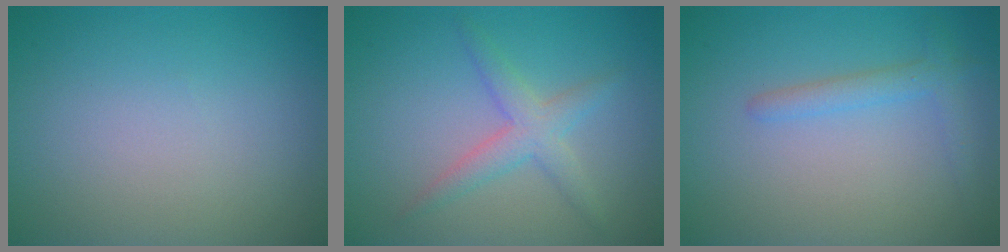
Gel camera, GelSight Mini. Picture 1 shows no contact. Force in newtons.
{"total": 2.8, "press": 2.8, "slide": 0.2}
{"total": 1.9, "press": 1.9, "slide": 0.1}